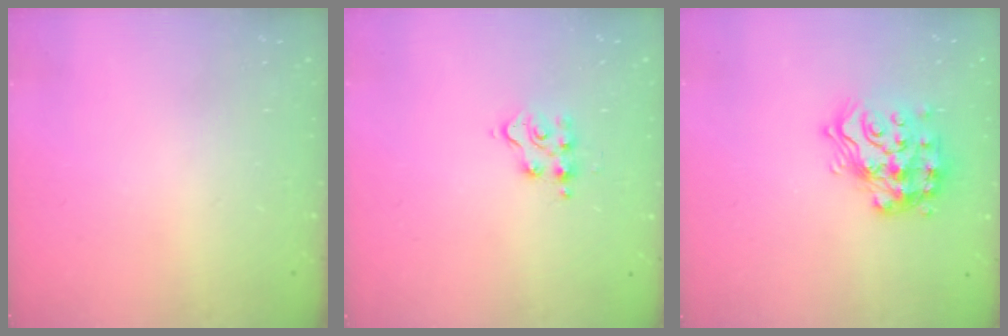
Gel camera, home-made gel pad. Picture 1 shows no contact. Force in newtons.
{"total": 6.7, "press": 6.7, "slide": 0.5}
{"total": 17.2, "press": 17.2, "slide": 0.9}